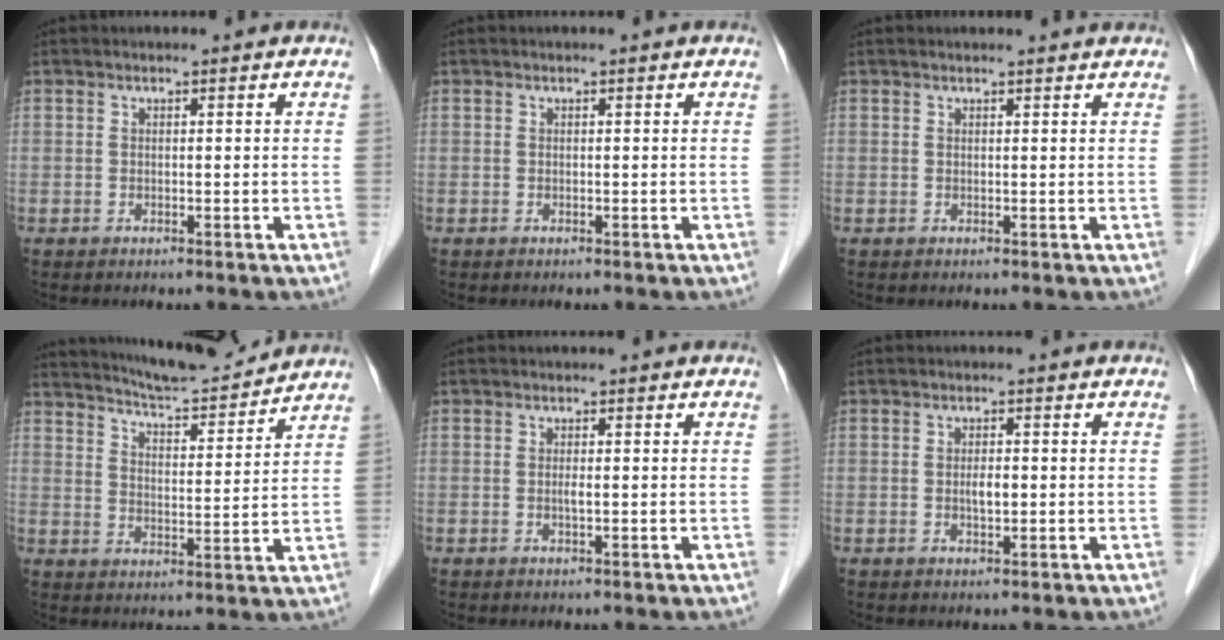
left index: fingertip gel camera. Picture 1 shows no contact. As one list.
[{"total": 0.0}, {"total": 2.9, "force": [2.8, 0.2, 0.6], "torque": [-0.010, 0.012, 0.029]}, {"total": 11.9, "force": [11.4, 0.4, 3.4], "torque": [-0.061, 0.004, 0.172]}, {"total": 0.7, "force": [-0.1, 0.1, 0.7], "torque": [-0.016, -0.001, -0.002]}, {"total": 1.8, "force": [-0.1, 0.6, 1.7], "torque": [-0.033, 0.001, -0.002]}]